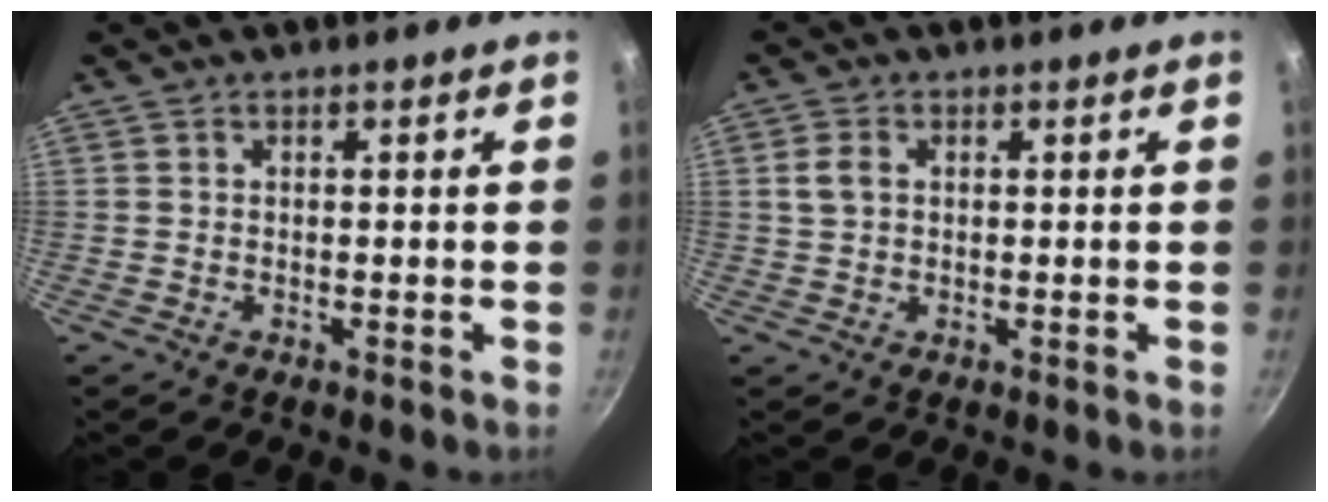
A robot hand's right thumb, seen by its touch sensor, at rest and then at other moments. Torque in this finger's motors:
{"motor_torque": [-0.61, 0.02, -0.11, 0.12, 0.11]}